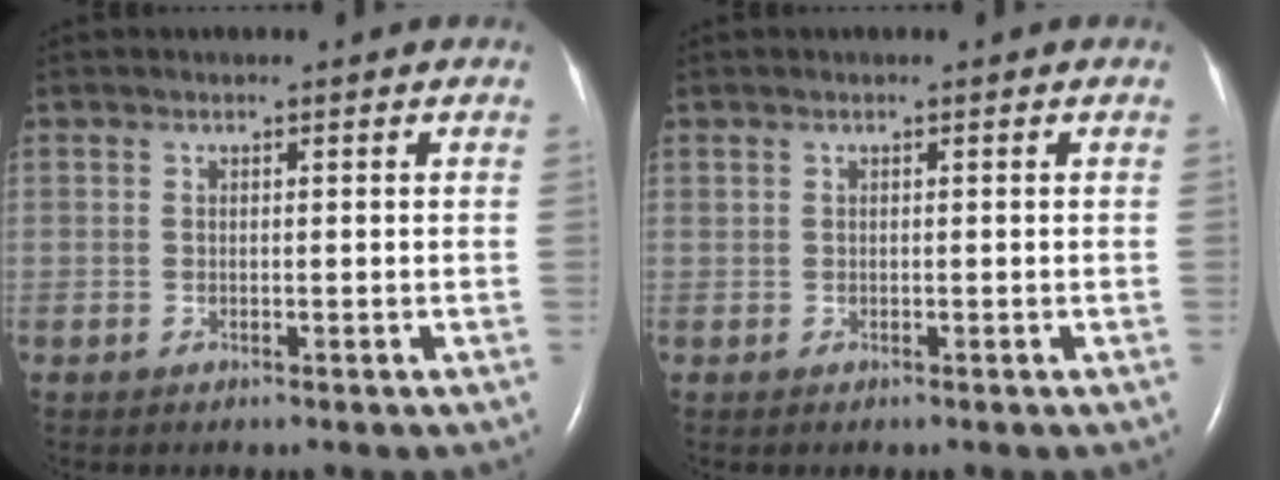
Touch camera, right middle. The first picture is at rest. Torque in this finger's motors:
{"motor_torque": [0.00, 0.00, 0.04, 0.02]}